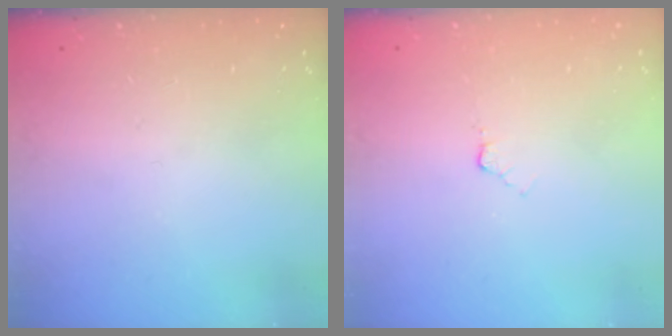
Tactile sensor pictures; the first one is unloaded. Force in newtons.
{"total": 3.4, "press": 3.4, "slide": 0.5}